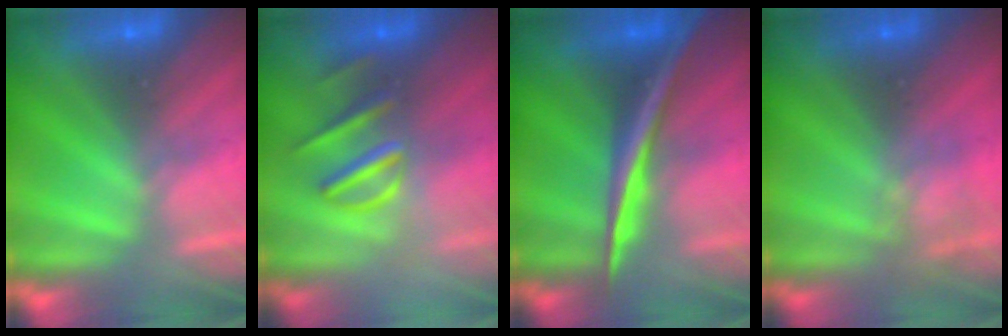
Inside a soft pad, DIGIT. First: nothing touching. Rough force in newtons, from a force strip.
{"total": 3.1}
{"total": 2.8}
{"total": 2.4}